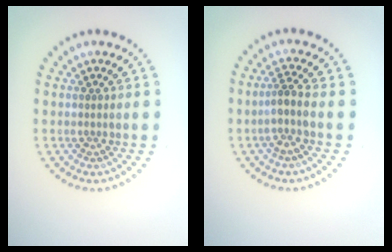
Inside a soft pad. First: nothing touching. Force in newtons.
{"total": 2.2, "press": 1.6, "slide": 1.5}